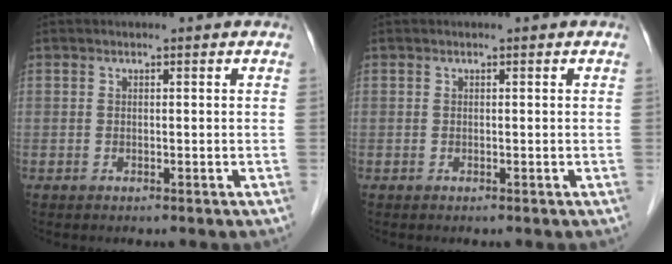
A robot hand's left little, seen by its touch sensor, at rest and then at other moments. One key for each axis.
{"total": 0.0}